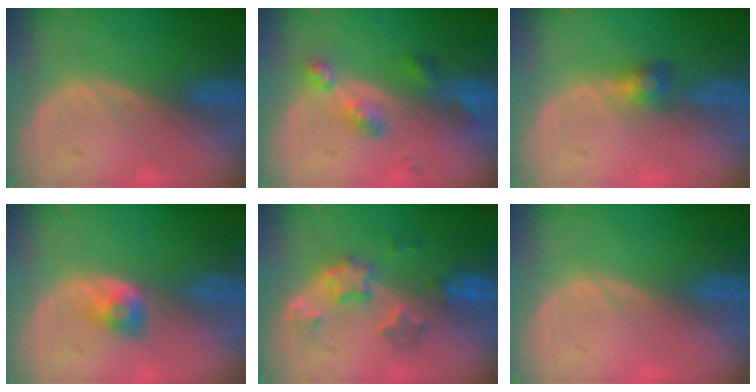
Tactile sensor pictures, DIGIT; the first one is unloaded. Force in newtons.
{"total": 5.3, "press": 4.7, "slide": 2.4}
{"total": 2.6, "press": 2.5, "slide": 0.7}
{"total": 2.7, "press": 2.4, "slide": 1.2}
{"total": 5.7, "press": 5.6, "slide": 1.1}
{"total": 0.0}